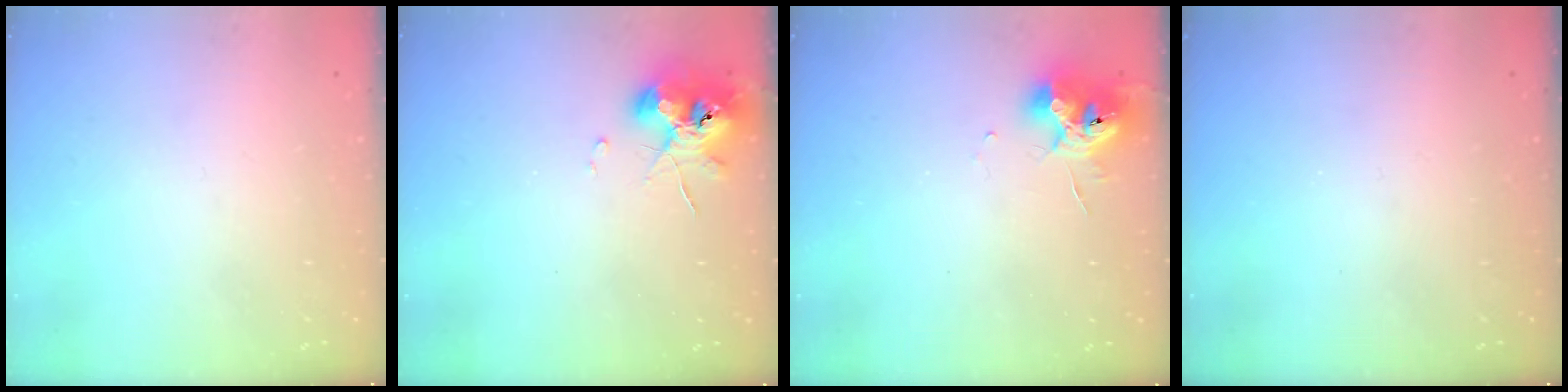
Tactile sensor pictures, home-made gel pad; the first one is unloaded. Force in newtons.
{"total": 10.1, "press": 10.0, "slide": 1.4}
{"total": 10.3, "press": 10.3, "slide": 1.1}
{"total": 0.0}